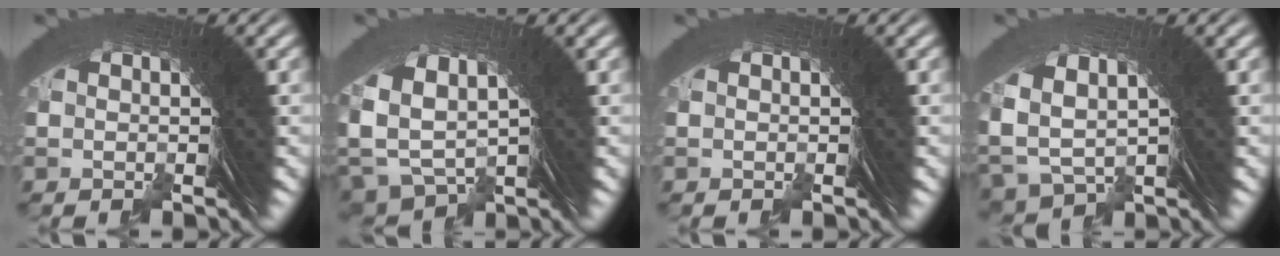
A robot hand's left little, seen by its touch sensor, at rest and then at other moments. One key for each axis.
{"total": 7.0, "fx": 0.9, "fy": 5.8, "fz": 3.8, "tx": -0.102, "ty": -0.018, "tz": 0.026}
{"total": 0.0}
{"total": 5.7, "fx": 1.0, "fy": 4.8, "fz": 2.9, "tx": -0.081, "ty": -0.015, "tz": 0.028}